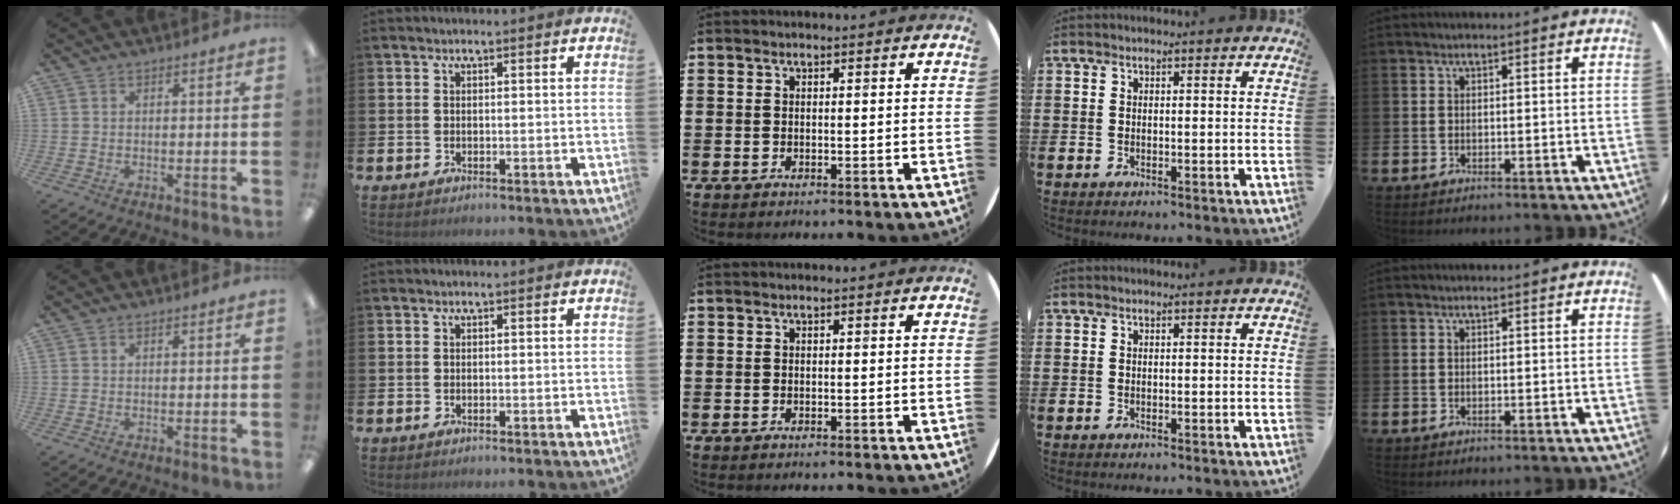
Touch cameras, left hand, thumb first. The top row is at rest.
{}